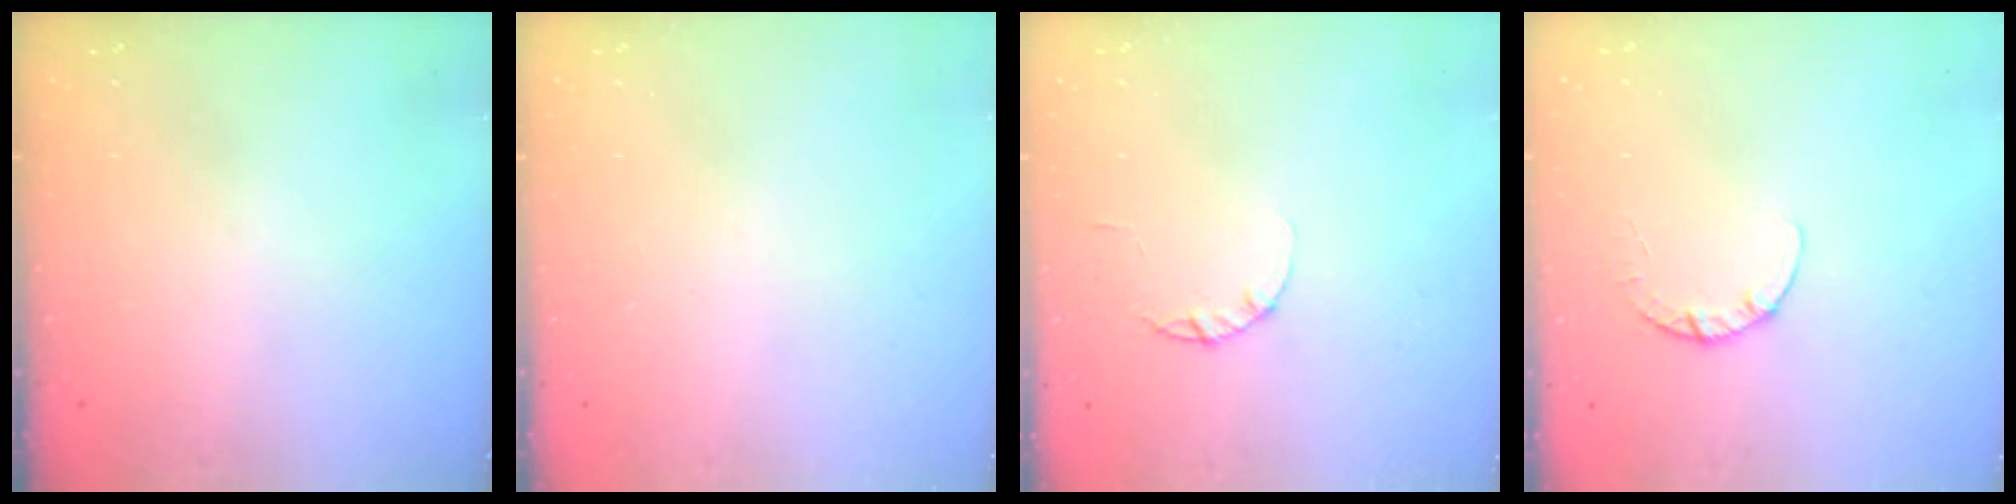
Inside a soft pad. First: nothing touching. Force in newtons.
{"total": 0.0}
{"total": 2.2, "press": 2.2, "slide": 0.4}
{"total": 2.7, "press": 2.7, "slide": 0.4}